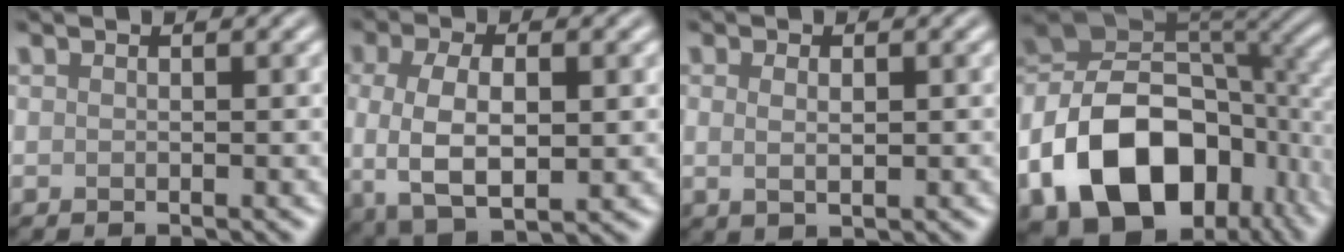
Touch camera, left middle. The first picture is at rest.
{"total": 7.3, "force": [-0.7, 3.7, 6.2], "torque": [-0.125, -0.013, -0.008]}
{"total": 1.5, "force": [0.3, 0.7, 1.3], "torque": [-0.026, -0.002, 0.007]}
{"total": 16.9, "force": [-5.9, 11.7, 10.7], "torque": [-0.204, -0.013, -0.104]}